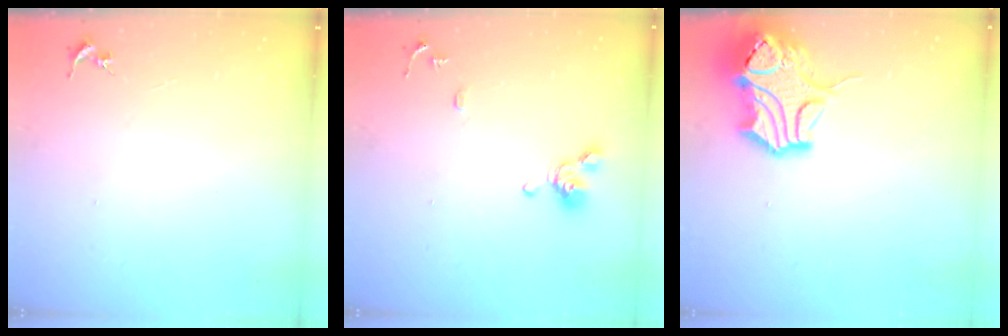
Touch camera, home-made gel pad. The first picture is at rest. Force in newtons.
{"total": 9.8, "press": 9.7, "slide": 1.4}
{"total": 15.2, "press": 15.0, "slide": 2.4}